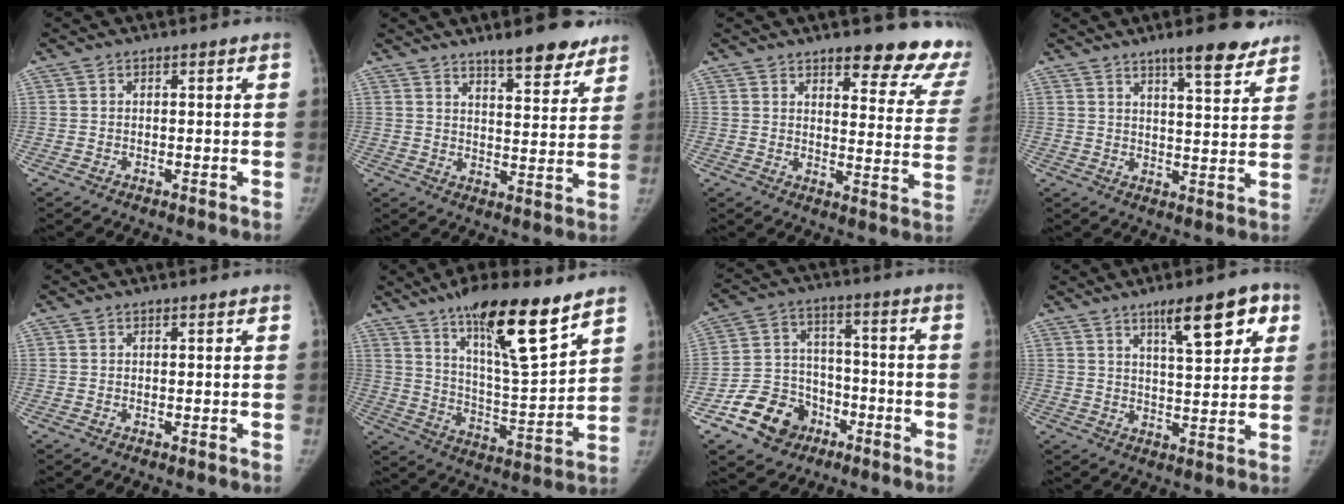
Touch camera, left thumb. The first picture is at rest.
{"total": 10.4, "force": [7.9, 3.0, 6.0], "torque": [-0.052, -0.050, 0.114]}
{"total": 17.2, "force": [14.5, 5.0, 7.6], "torque": [-0.044, -0.106, 0.157]}
{"total": 9.9, "force": [7.3, 2.3, 6.4], "torque": [-0.066, -0.041, 0.103]}
{"total": 0.0}
{"total": 19.0, "force": [12.4, 3.8, 13.8], "torque": [-0.206, -0.067, 0.214]}
{"total": 12.8, "force": [-7.0, 9.8, 4.4], "torque": [-0.045, 0.059, -0.114]}
{"total": 11.2, "force": [5.9, 3.4, 9.0], "torque": [-0.108, -0.022, 0.089]}